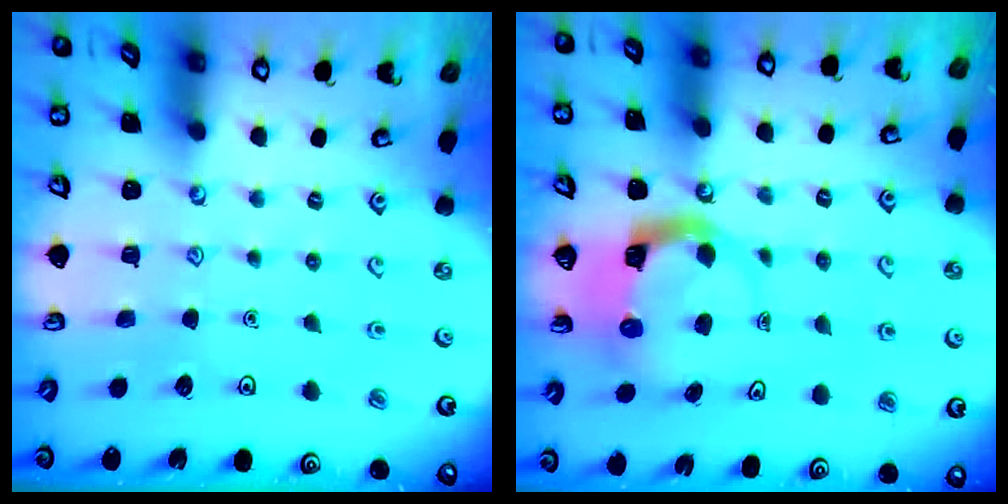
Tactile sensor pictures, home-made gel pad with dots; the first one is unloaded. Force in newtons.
{"total": 4.1, "press": 4.1, "slide": 0.3}